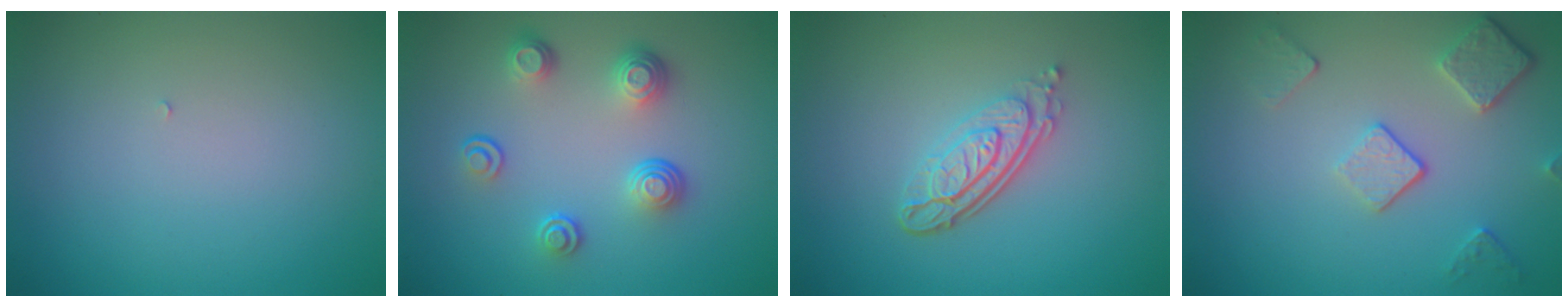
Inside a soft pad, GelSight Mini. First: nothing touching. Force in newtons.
{"total": 3.9, "press": 2.9, "slide": 2.6}
{"total": 4.4, "press": 3.1, "slide": 3.1}
{"total": 3.5, "press": 2.7, "slide": 2.2}